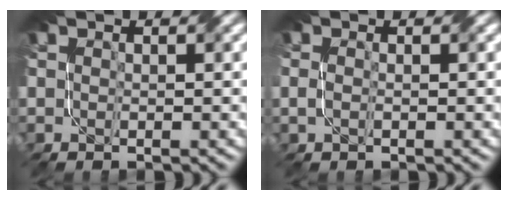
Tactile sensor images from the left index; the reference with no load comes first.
{"total": 1.1, "force": [-0.6, 0.4, 0.8], "torque": [-0.020, 0.001, -0.010]}